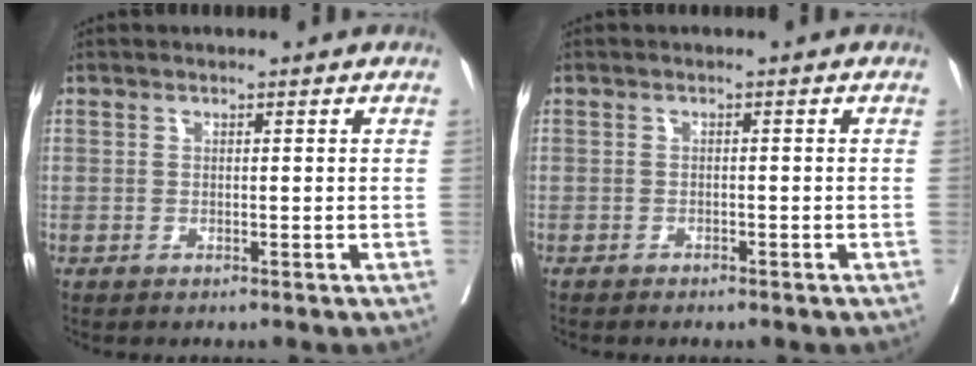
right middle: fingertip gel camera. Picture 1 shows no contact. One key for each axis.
{"total": 2.3, "fx": -1.9, "fy": 0.9, "fz": 1.0, "tx": -0.016, "ty": -0.002, "tz": -0.019}